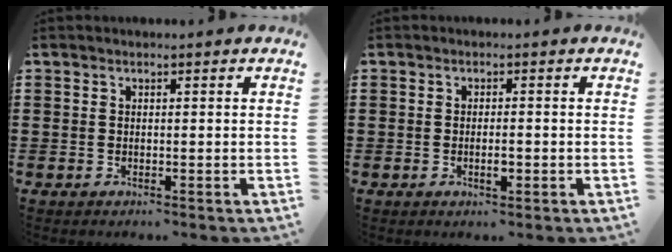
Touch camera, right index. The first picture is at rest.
{"total": 2.1, "force": [-0.7, 0.6, 1.9], "torque": [-0.034, 0.000, -0.012]}